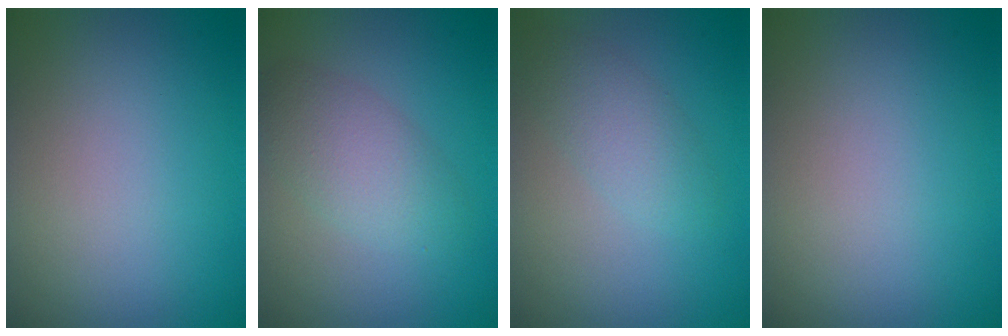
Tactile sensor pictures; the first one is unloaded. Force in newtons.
{"total": 3.6, "press": 3.6, "slide": 0.1}
{"total": 2.6, "press": 2.6, "slide": 0.2}
{"total": 0.0}